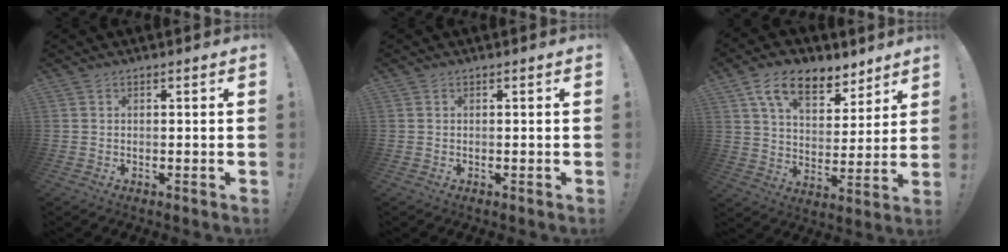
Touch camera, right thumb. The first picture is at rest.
{"total": 0.0}
{"total": 14.5, "force": [9.1, 7.9, 8.0], "torque": [-0.129, -0.047, 0.166]}